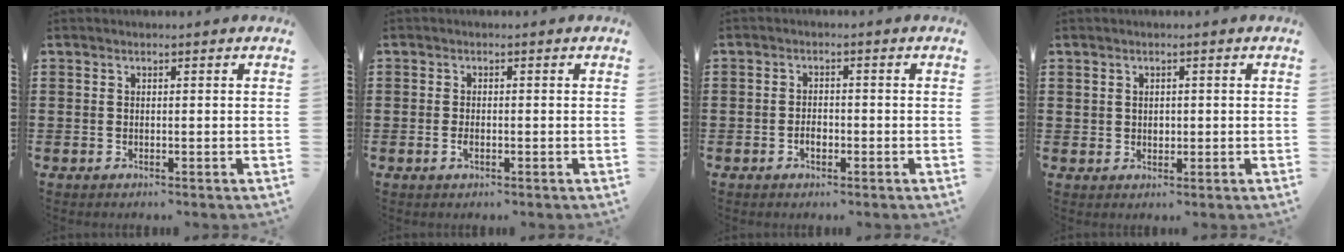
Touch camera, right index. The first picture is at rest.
{"total": 2.1, "force": [-0.6, 1.0, 1.8], "torque": [-0.042, -0.003, -0.012]}
{"total": 2.1, "force": [-0.9, 1.2, 1.6], "torque": [-0.031, 0.003, -0.017]}
{"total": 1.4, "force": [0.5, 1.2, 0.5], "torque": [-0.012, 0.007, 0.009]}